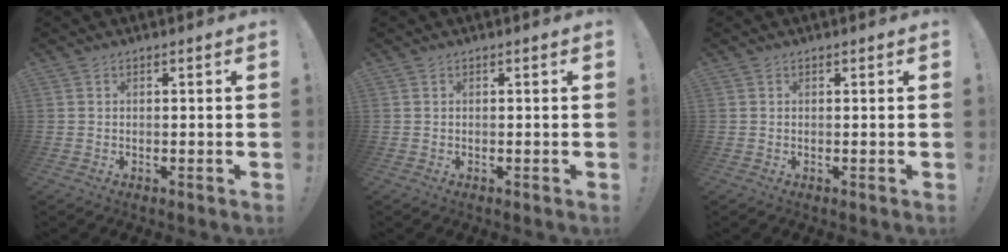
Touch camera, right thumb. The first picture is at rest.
{"total": 0.0}
{"total": 0.0}